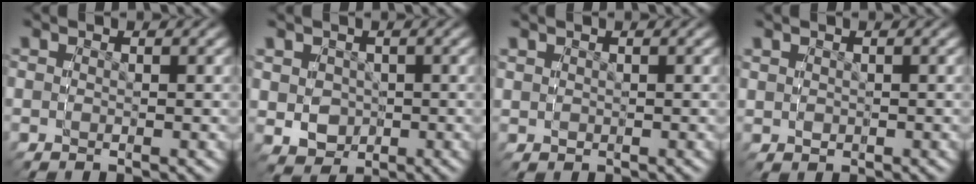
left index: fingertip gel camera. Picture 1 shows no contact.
{"total": 3.3, "force": [1.5, 2.9, -0.1], "torque": [-0.012, -0.015, 0.037]}
{"total": 1.6, "force": [0.7, 1.2, 0.8], "torque": [-0.016, -0.003, 0.017]}
{"total": 1.9, "force": [0.9, 1.4, 0.8], "torque": [-0.020, -0.004, 0.022]}